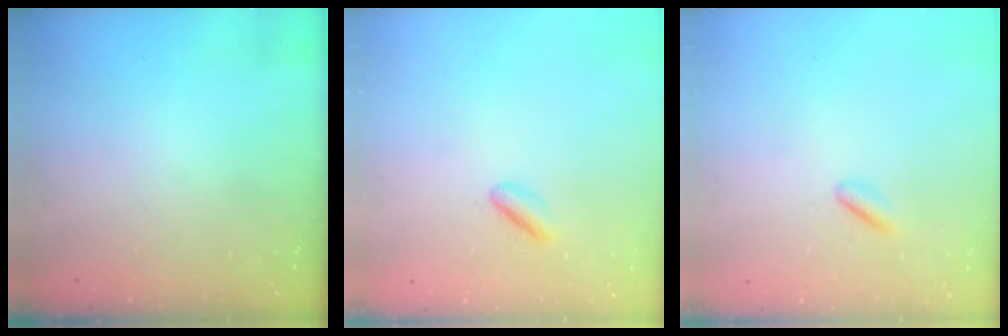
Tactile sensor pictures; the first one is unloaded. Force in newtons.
{"total": 2.5, "press": 2.3, "slide": 1.0}
{"total": 2.5, "press": 2.3, "slide": 1.0}